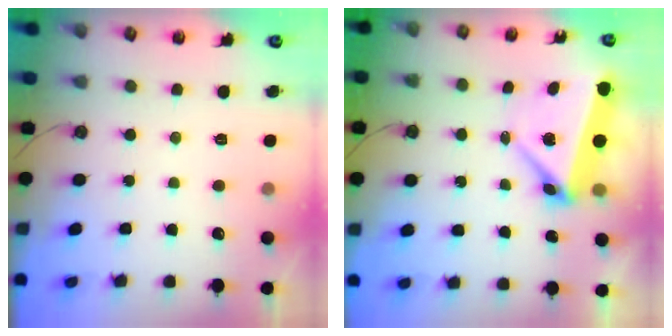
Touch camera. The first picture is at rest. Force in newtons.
{"total": 7.2, "press": 7.2, "slide": 0.8}